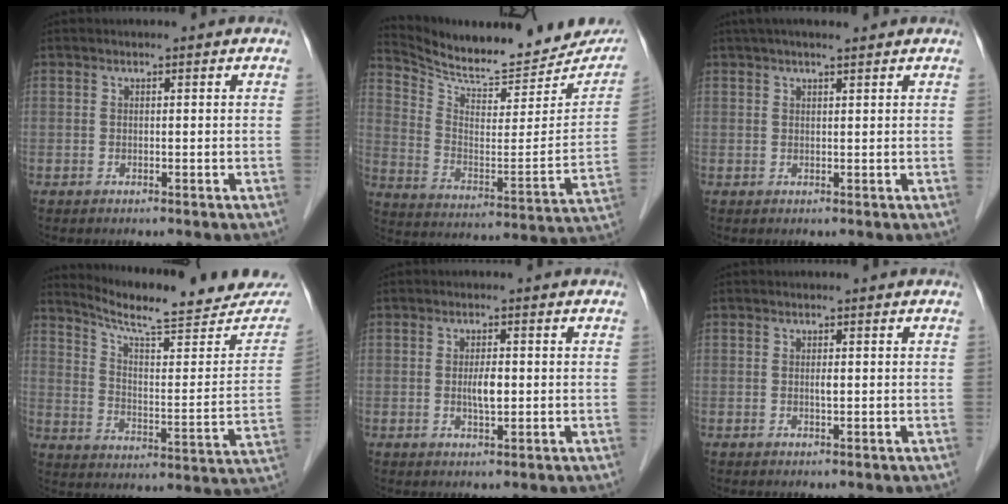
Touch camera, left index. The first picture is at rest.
{"total": 20.3, "force": [19.0, 4.3, 5.7], "torque": [-0.092, -0.062, 0.273]}
{"total": 5.6, "force": [4.5, 0.5, 3.2], "torque": [-0.049, 0.031, 0.072]}
{"total": 21.0, "force": [19.2, 2.2, 8.2], "torque": [-0.122, -0.049, 0.261]}
{"total": 2.9, "force": [-0.1, 0.7, 2.8], "torque": [-0.053, -0.001, 0.001]}
{"total": 0.9, "force": [0.1, 0.1, 0.9], "torque": [-0.017, -0.002, 0.001]}